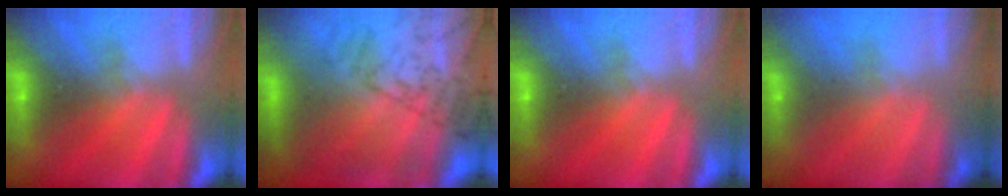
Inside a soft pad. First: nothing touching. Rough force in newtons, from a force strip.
{"total": 8.0}
{"total": 0.0}
{"total": 1.5}